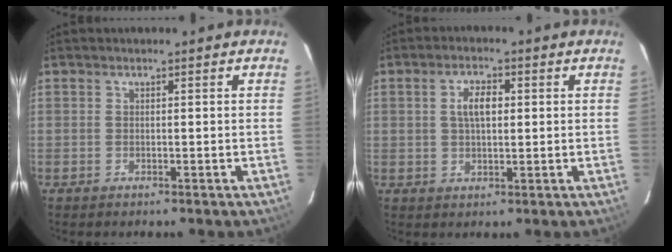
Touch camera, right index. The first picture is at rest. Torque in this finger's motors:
{"motor_torque": [0.10, 0.03, 0.10, 0.07]}